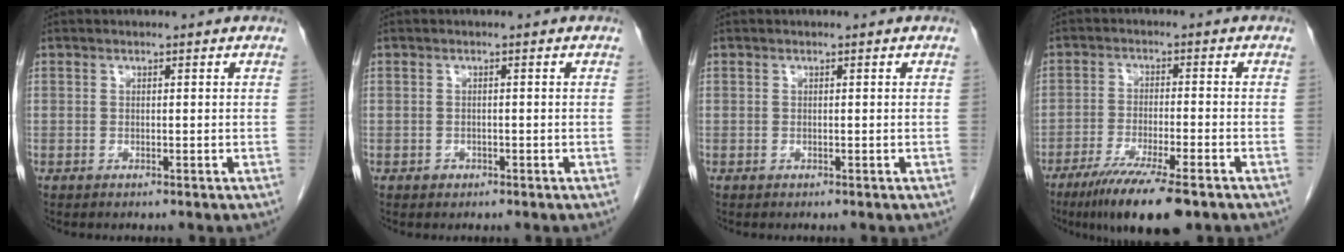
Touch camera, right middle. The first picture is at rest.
{"total": 0.8, "force": [-0.4, 0.7, 0.1], "torque": [-0.003, 0.003, -0.006]}
{"total": 0.0}
{"total": 11.5, "force": [-8.0, 1.2, 8.2], "torque": [-0.135, -0.026, -0.126]}